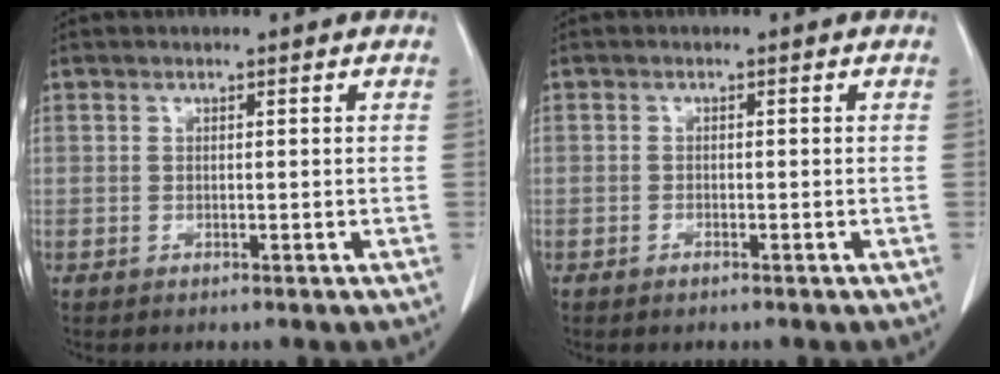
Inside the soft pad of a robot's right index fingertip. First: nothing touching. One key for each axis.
{"total": 0.6, "fx": -0.5, "fy": 0.3, "fz": 0.2, "tx": -0.004, "ty": 0.000, "tz": -0.007}